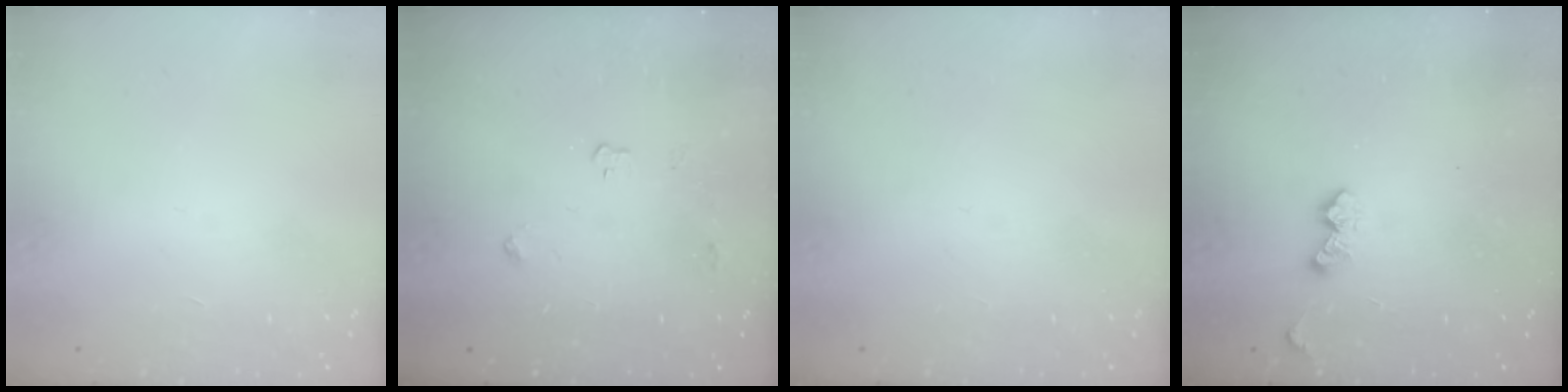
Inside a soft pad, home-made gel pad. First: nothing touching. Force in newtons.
{"total": 3.0, "press": 2.9, "slide": 0.5}
{"total": 0.0}
{"total": 5.4, "press": 5.4, "slide": 0.8}